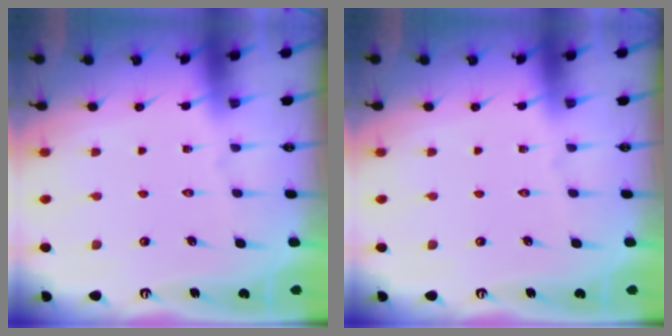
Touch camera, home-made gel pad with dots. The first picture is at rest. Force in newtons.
{"total": 0.0}